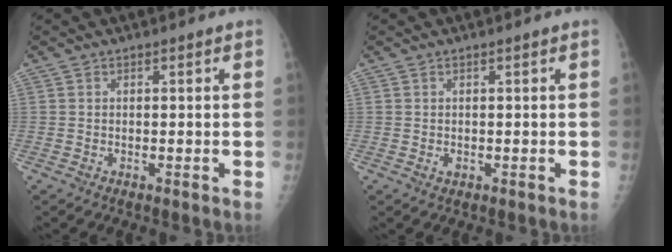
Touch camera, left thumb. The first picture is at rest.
{"total": 0.9, "force": [0.0, 0.6, 0.7], "torque": [-0.004, -0.001, 0.002]}